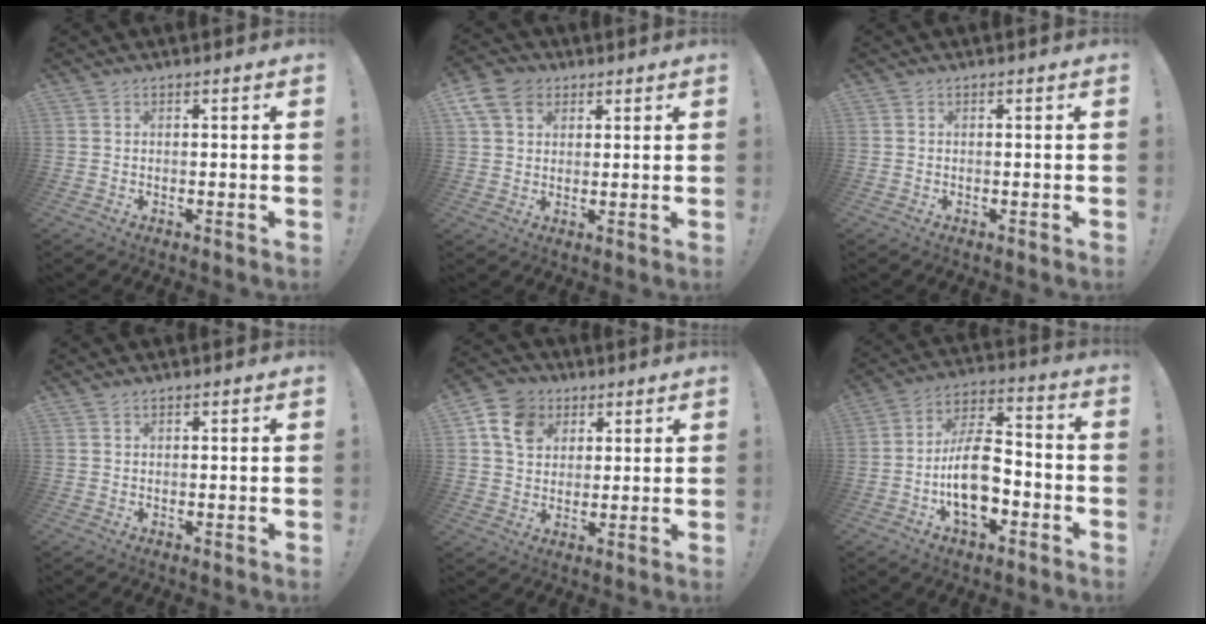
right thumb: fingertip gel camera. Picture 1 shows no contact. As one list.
[{"total": 9.8, "force": [4.6, 7.0, 5.1], "torque": [-0.085, -0.010, 0.094]}, {"total": 0.0}, {"total": 0.7, "force": [0.6, 0.3, 0.1], "torque": [0.001, -0.002, 0.012]}, {"total": 11.3, "force": [4.7, 9.0, 4.9], "torque": [-0.073, -0.013, 0.095]}, {"total": 15.9, "force": [-5.0, 8.9, 12.2], "torque": [-0.230, 0.030, -0.086]}]